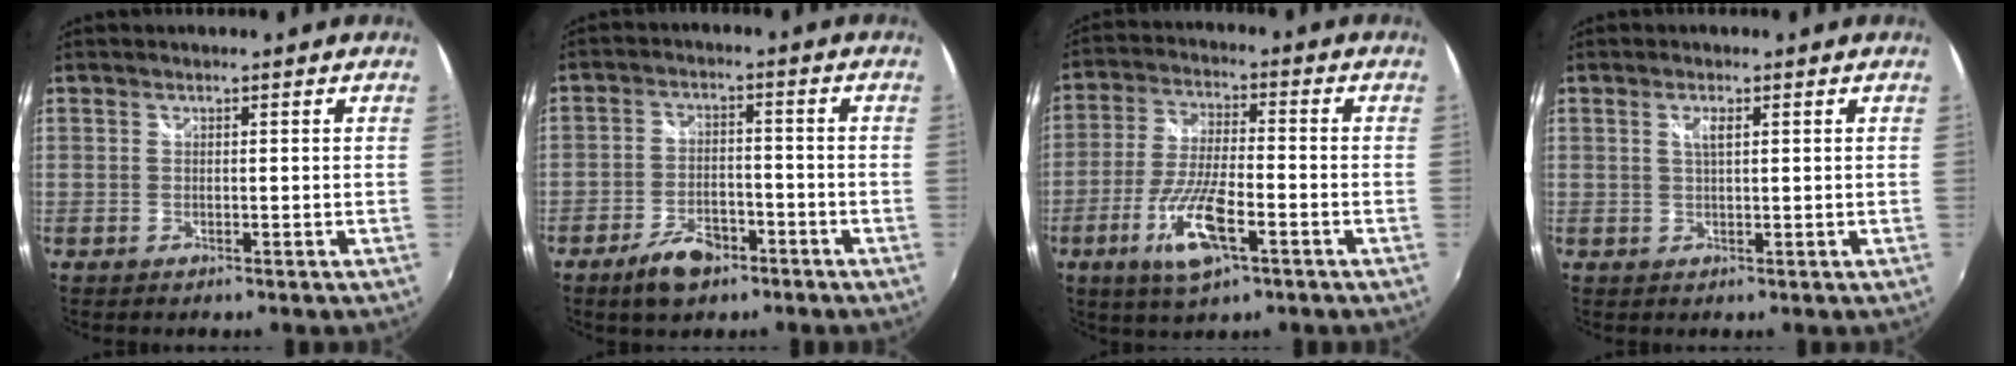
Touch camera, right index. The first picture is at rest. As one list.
[{"total": 7.9, "force": [-5.1, 4.0, 4.5], "torque": [-0.104, 0.001, -0.084]}, {"total": 9.3, "force": [-4.2, 2.3, 8.0], "torque": [-0.169, -0.010, -0.079]}, {"total": 2.0, "force": [0.7, 0.5, 1.8], "torque": [-0.033, 0.001, 0.012]}]